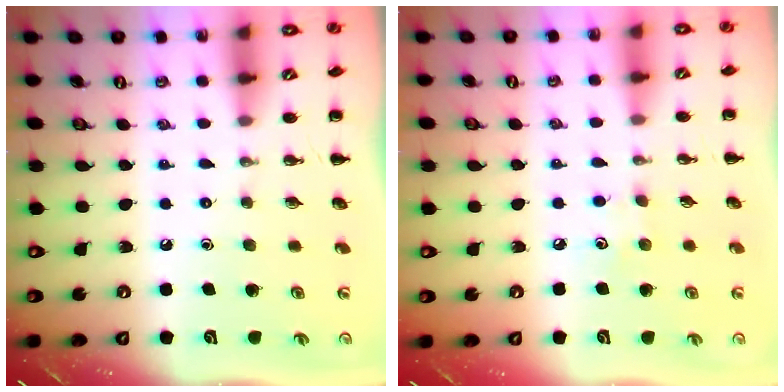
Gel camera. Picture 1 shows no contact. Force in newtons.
{"total": 3.7, "press": 3.6, "slide": 1.0}